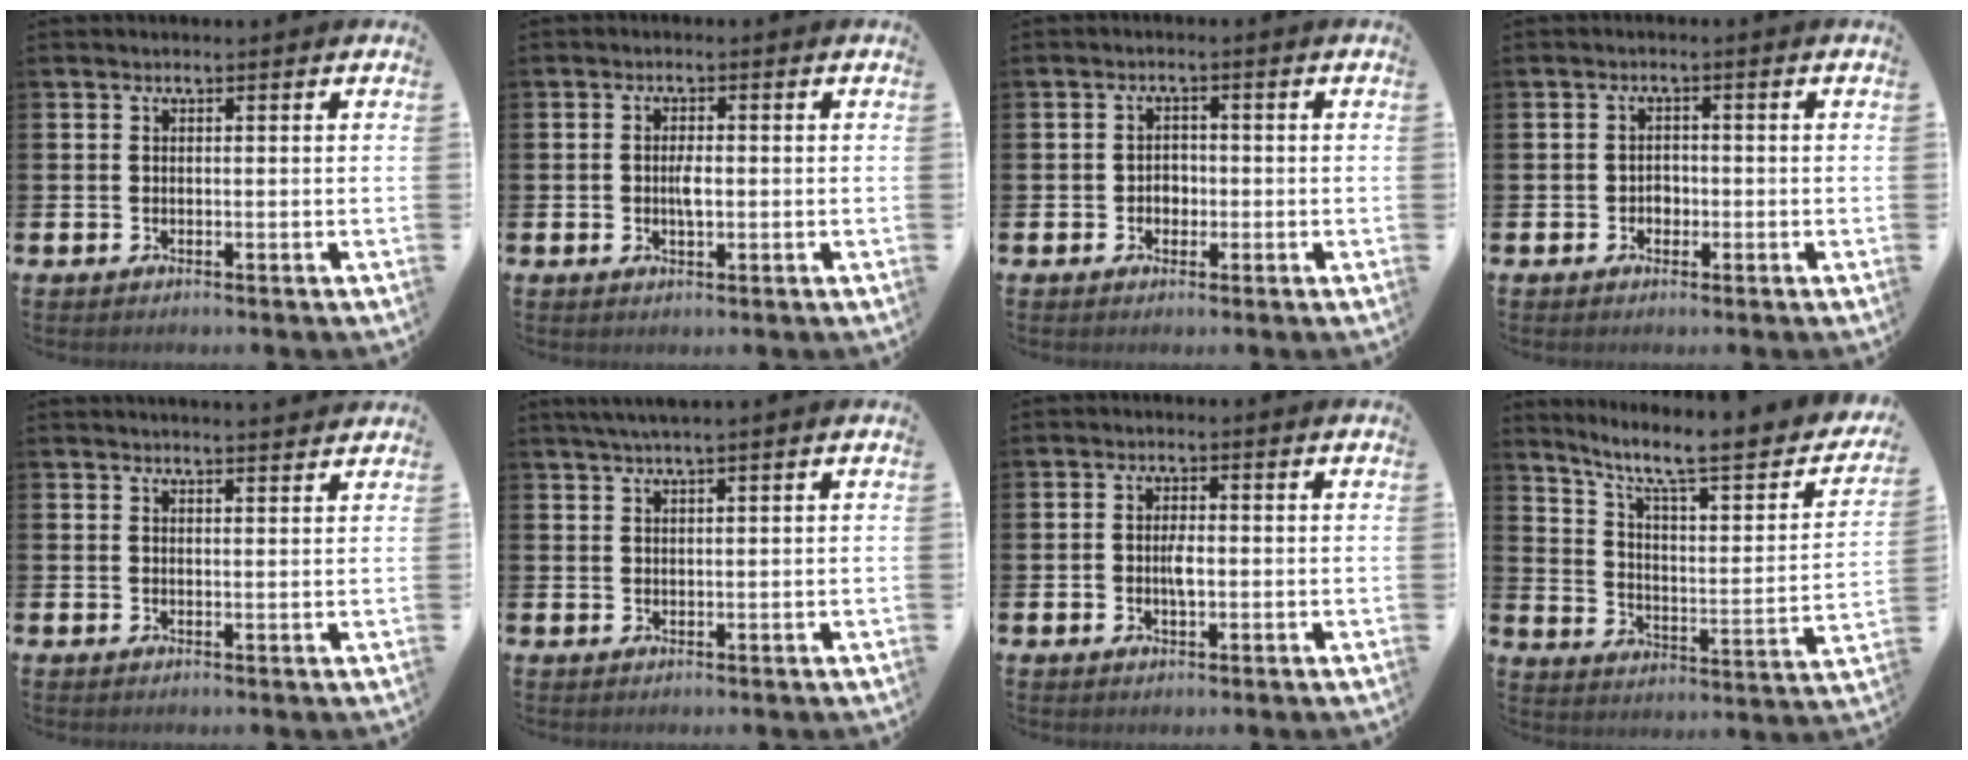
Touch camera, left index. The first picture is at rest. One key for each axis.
{"total": 2.3, "fx": -0.1, "fy": 1.0, "fz": 2.0, "tx": -0.024, "ty": -0.003, "tz": -0.006}
{"total": 2.0, "fx": -0.6, "fy": 1.7, "fz": 0.9, "tx": -0.004, "ty": -0.001, "tz": -0.019}
{"total": 1.7, "fx": -0.5, "fy": 1.5, "fz": 0.6, "tx": 0.002, "ty": -0.001, "tz": -0.017}
{"total": 2.2, "fx": 2.1, "fy": -0.1, "fz": 0.0, "tx": 0.006, "ty": -0.015, "tz": 0.037}
{"total": 2.1, "fx": 1.7, "fy": -0.3, "fz": 1.2, "tx": -0.030, "ty": 0.004, "tz": 0.031}
{"total": 2.6, "fx": -0.3, "fy": 1.3, "fz": 2.2, "tx": -0.027, "ty": -0.003, "tz": -0.009}
{"total": 8.3, "fx": 6.1, "fy": 2.0, "fz": 5.3, "tx": -0.112, "ty": -0.048, "tz": 0.090}